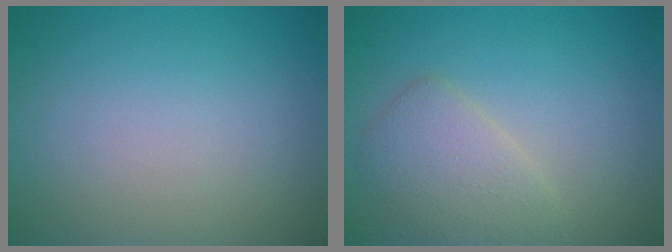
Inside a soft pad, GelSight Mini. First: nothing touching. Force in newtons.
{"total": 3.2, "press": 3.2, "slide": 0.3}